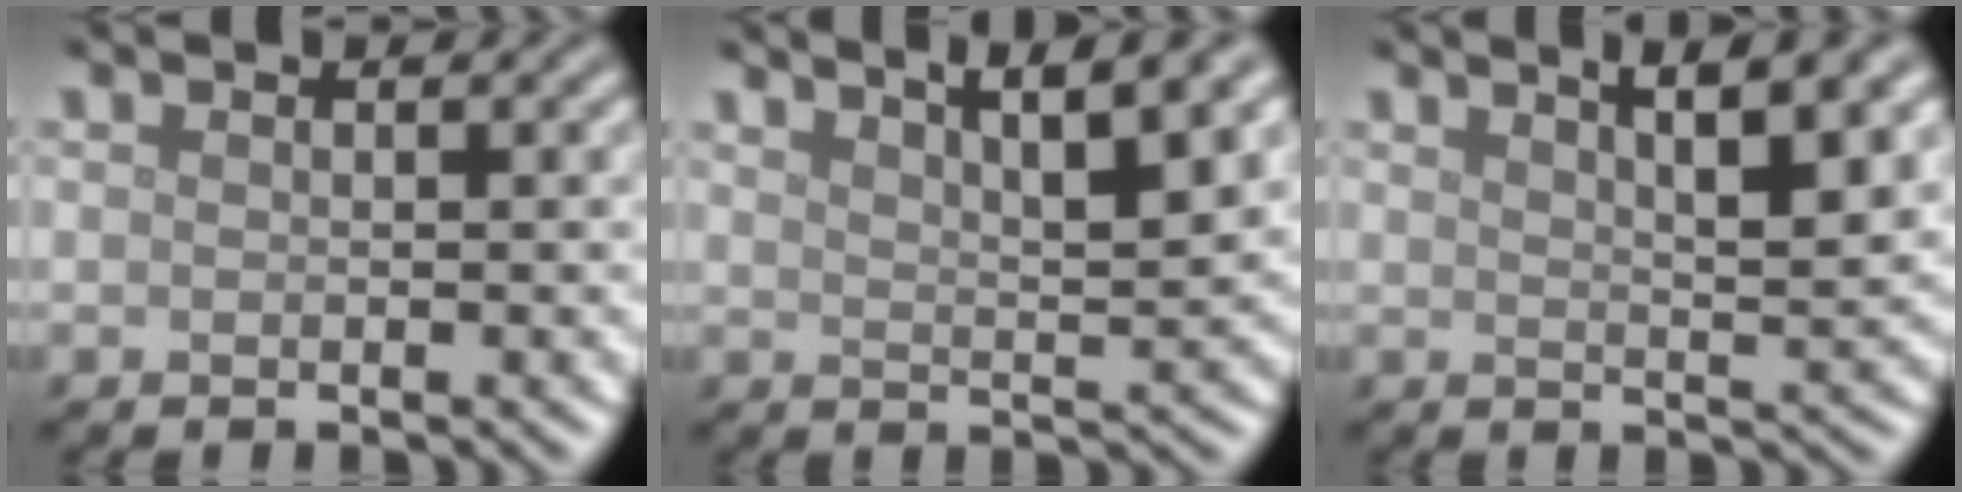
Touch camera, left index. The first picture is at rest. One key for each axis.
{"total": 6.1, "fx": 4.1, "fy": 1.4, "fz": 4.4, "tx": -0.045, "ty": 0.013, "tz": 0.054}
{"total": 5.7, "fx": 3.0, "fy": 1.4, "fz": 4.6, "tx": -0.043, "ty": 0.011, "tz": 0.037}